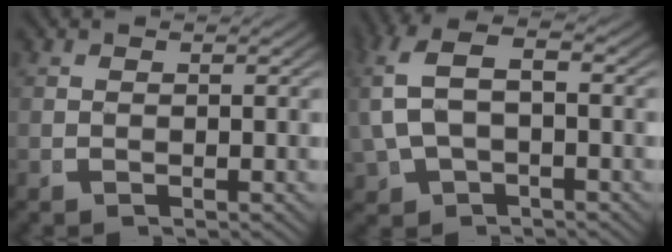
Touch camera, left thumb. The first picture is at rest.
{"total": 6.6, "force": [0.0, 4.5, 4.9], "torque": [-0.135, -0.010, 0.014]}